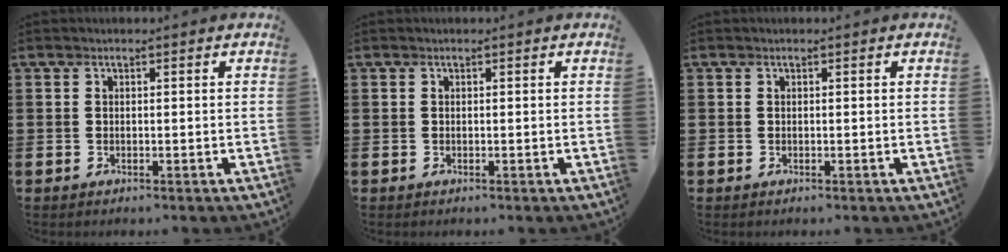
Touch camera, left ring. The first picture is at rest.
{"total": 0.0}
{"total": 0.0}